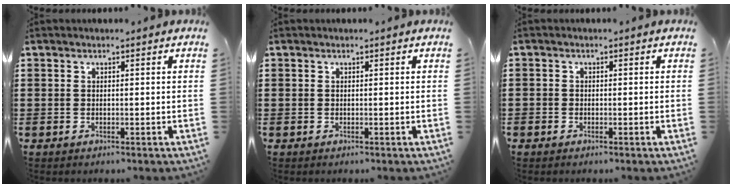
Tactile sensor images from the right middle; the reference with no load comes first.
{"total": 0.0}
{"total": 0.8, "force": [-0.5, 0.7, 0.1], "torque": [-0.003, 0.002, -0.011]}